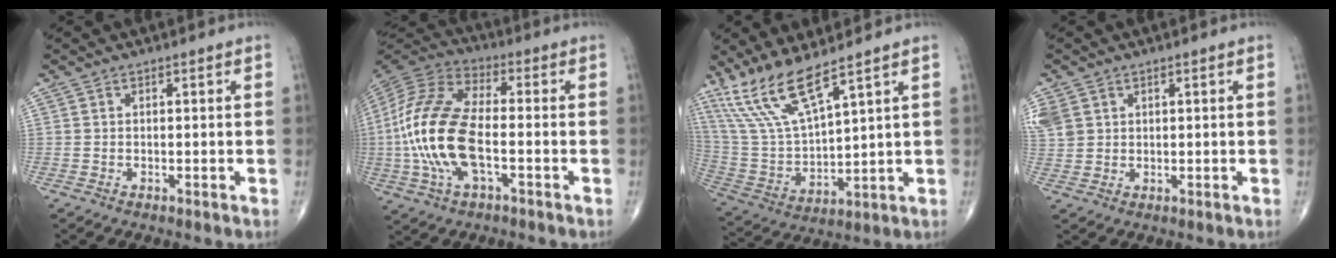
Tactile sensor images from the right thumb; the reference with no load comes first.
{"total": 18.9, "force": [-3.0, 8.7, 16.5], "torque": [-0.363, 0.022, -0.059]}
{"total": 13.2, "force": [9.6, 2.7, 8.7], "torque": [-0.180, -0.047, 0.209]}
{"total": 8.5, "force": [3.1, 6.9, 3.9], "torque": [-0.109, 0.011, 0.071]}